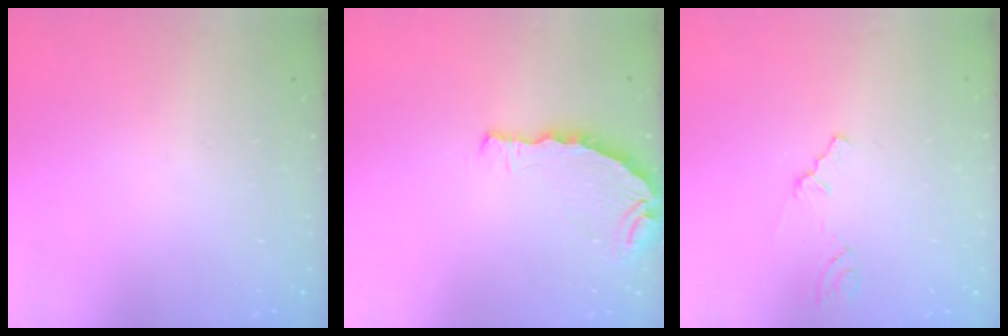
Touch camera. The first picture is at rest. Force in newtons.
{"total": 6.9, "press": 5.9, "slide": 3.6}
{"total": 0.8, "press": 0.8, "slide": 0.2}